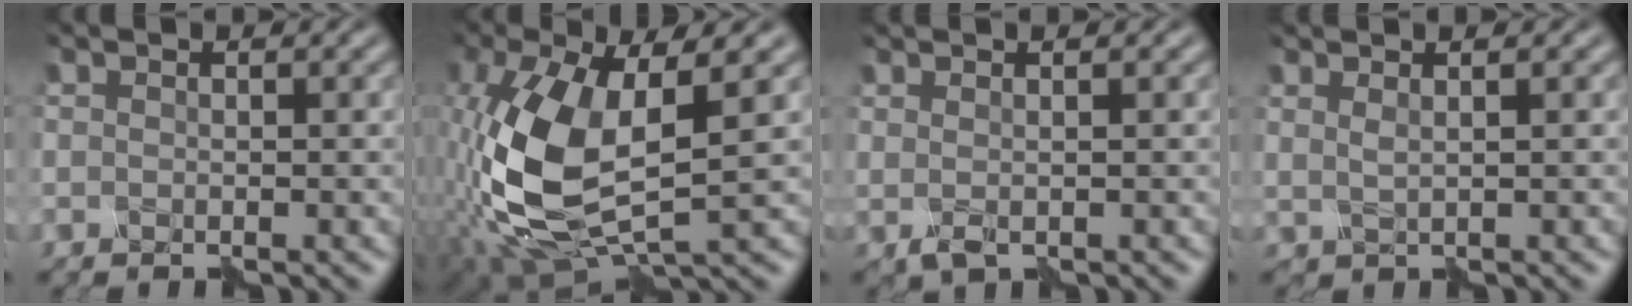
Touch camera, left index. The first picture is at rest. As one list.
[{"total": 11.3, "force": [-1.4, 5.0, 10.0], "torque": [-0.236, -0.001, -0.029]}, {"total": 1.8, "force": [0.3, 0.4, 1.7], "torque": [-0.029, 0.002, 0.005]}, {"total": 1.5, "force": [0.8, 0.4, 1.2], "torque": [-0.021, -0.001, 0.014]}]